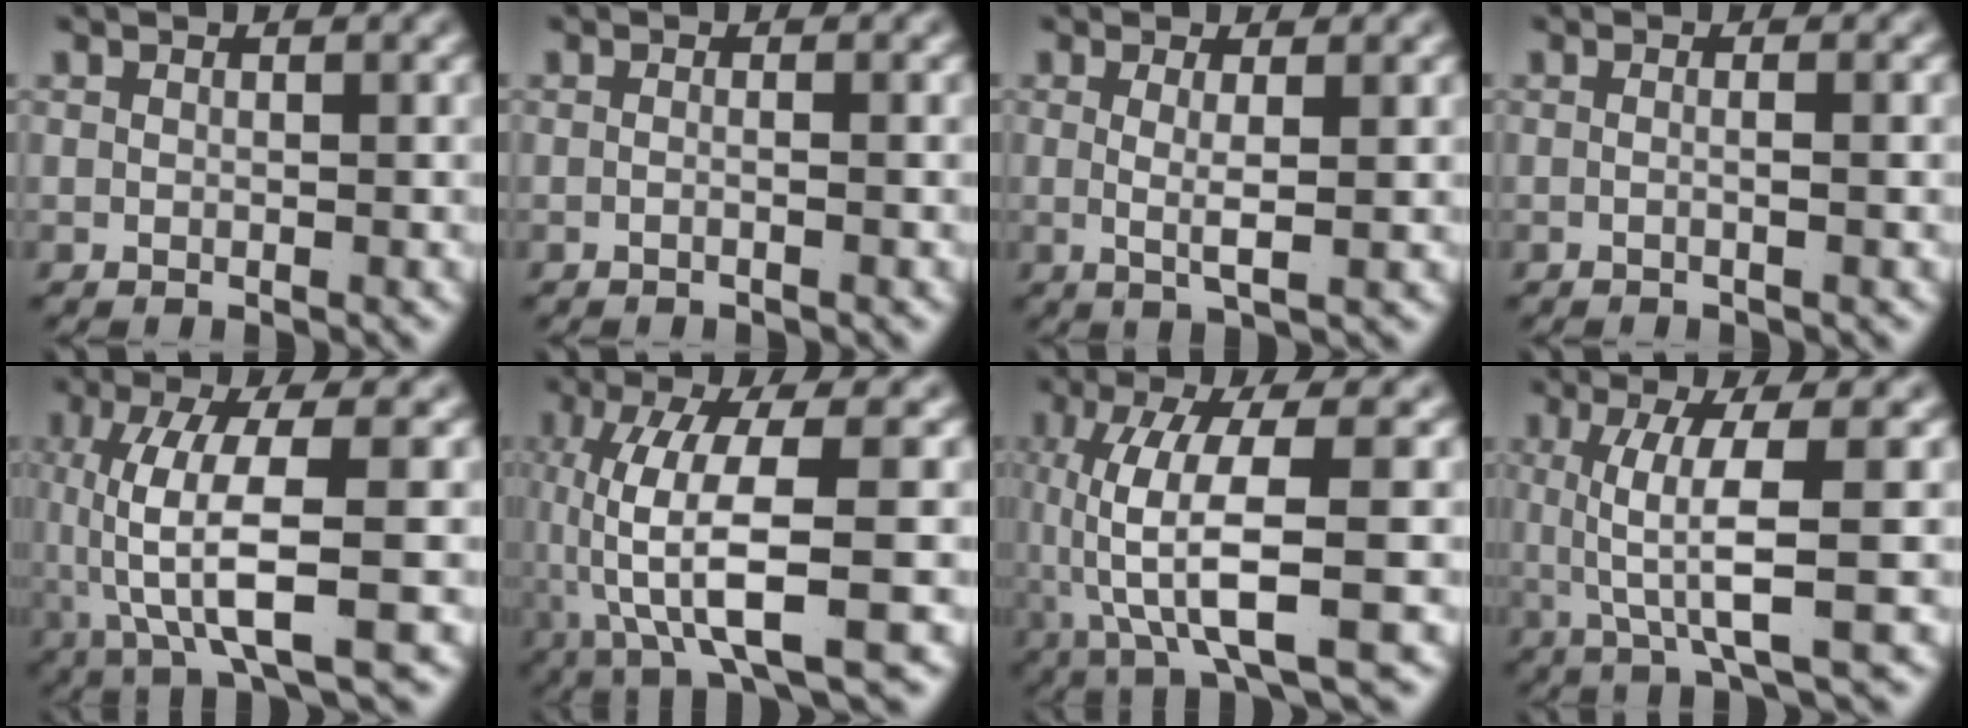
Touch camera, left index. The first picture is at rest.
{"total": 0.9, "force": [-0.7, -0.4, 0.6], "torque": [-0.013, -0.001, -0.011]}
{"total": 2.9, "force": [0.3, 0.0, 2.8], "torque": [-0.051, -0.013, 0.013]}
{"total": 1.3, "force": [-0.6, -0.5, 1.0], "torque": [-0.023, -0.004, -0.009]}
{"total": 8.0, "force": [-0.6, 2.8, 7.5], "torque": [-0.155, -0.023, 0.005]}
{"total": 9.4, "force": [-1.3, 4.0, 8.4], "torque": [-0.180, -0.039, 0.000]}
{"total": 8.8, "force": [-0.7, 3.5, 8.1], "torque": [-0.169, -0.029, 0.004]}
{"total": 5.8, "force": [-0.1, 0.5, 5.8], "torque": [-0.102, -0.008, 0.007]}